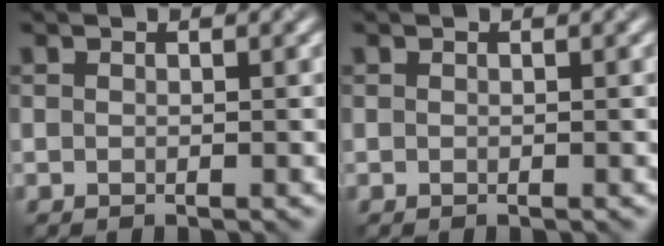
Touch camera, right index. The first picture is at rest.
{"total": 0.0}